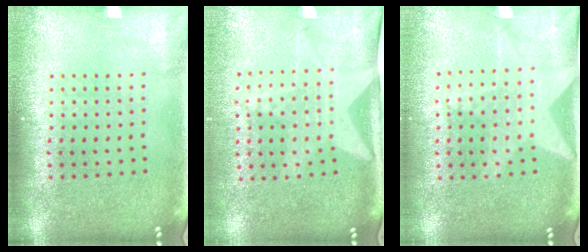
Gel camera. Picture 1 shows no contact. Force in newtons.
{"total": 2.1, "press": 1.5, "slide": 1.4}
{"total": 1.4, "press": 1.4, "slide": 0.2}